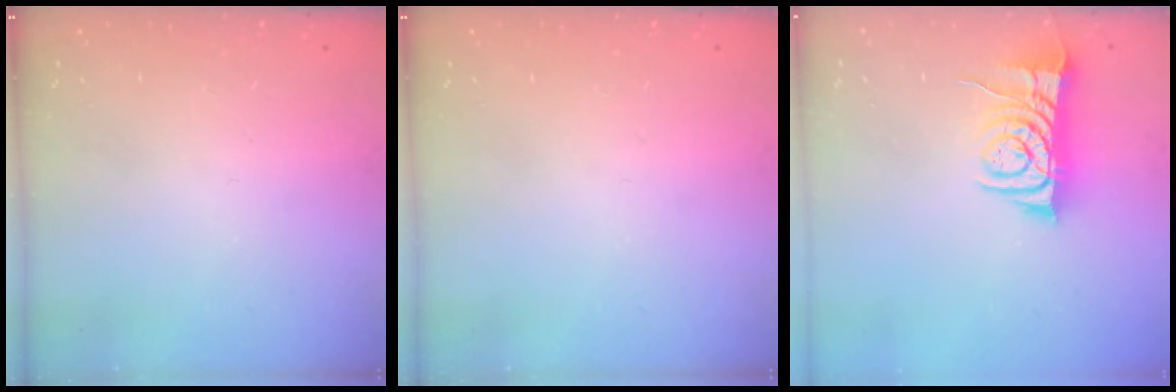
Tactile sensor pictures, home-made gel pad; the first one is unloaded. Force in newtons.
{"total": 0.0}
{"total": 7.7, "press": 7.6, "slide": 1.1}